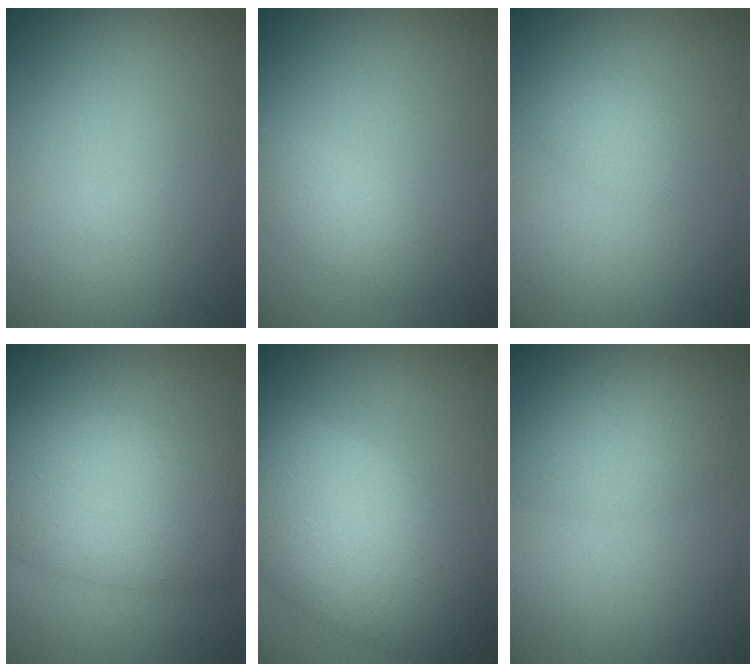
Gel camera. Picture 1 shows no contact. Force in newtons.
{"total": 1.8, "press": 1.8, "slide": 0.1}
{"total": 1.2, "press": 1.2, "slide": 0.1}
{"total": 8.8, "press": 8.8, "slide": 0.5}
{"total": 9.4, "press": 9.4, "slide": 0.5}
{"total": 2.7, "press": 2.7, "slide": 0.2}